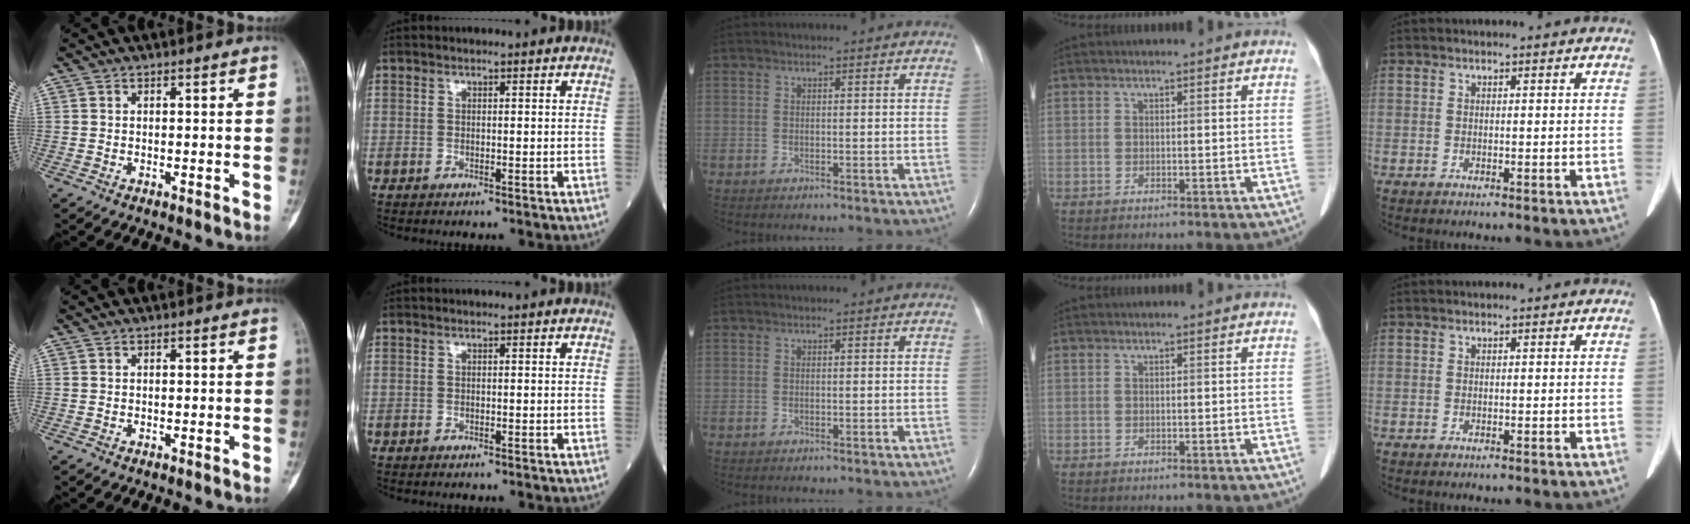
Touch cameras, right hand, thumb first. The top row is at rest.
{}